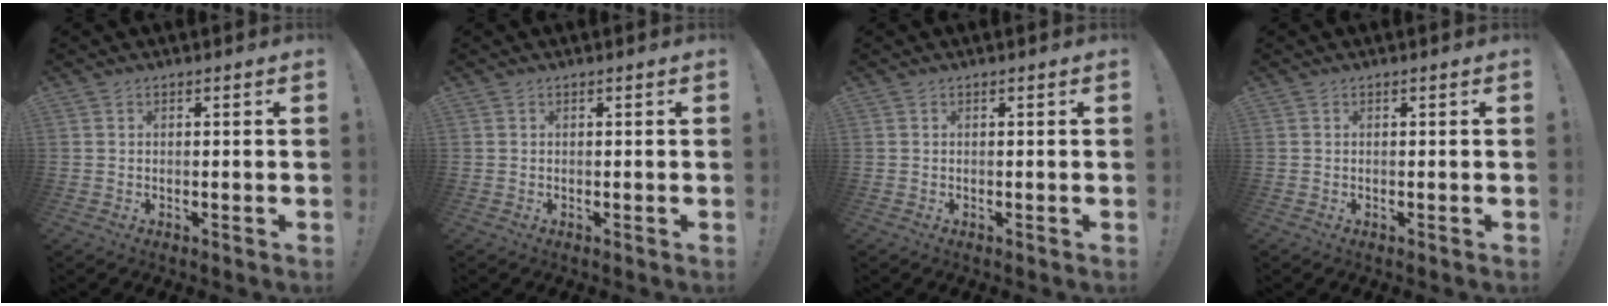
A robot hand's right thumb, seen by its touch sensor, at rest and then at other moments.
{"total": 0.0}
{"total": 0.0}
{"total": 0.0}